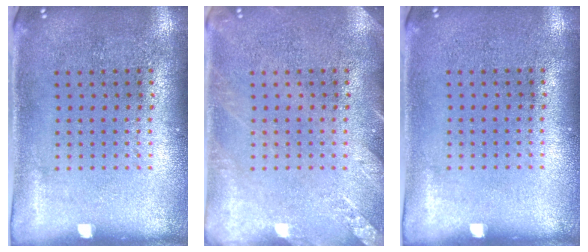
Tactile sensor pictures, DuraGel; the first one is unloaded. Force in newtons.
{"total": 1.9, "press": 1.9, "slide": 0.2}
{"total": 0.0}